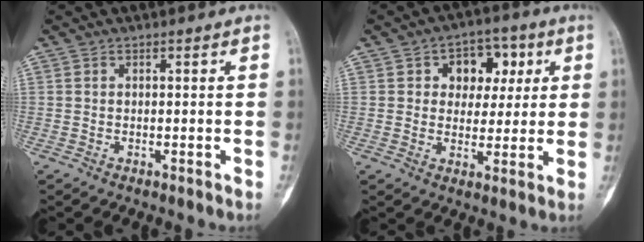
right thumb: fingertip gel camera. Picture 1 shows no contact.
{"total": 9.5, "force": [2.8, 7.0, 5.7], "torque": [-0.027, 0.001, 0.037]}